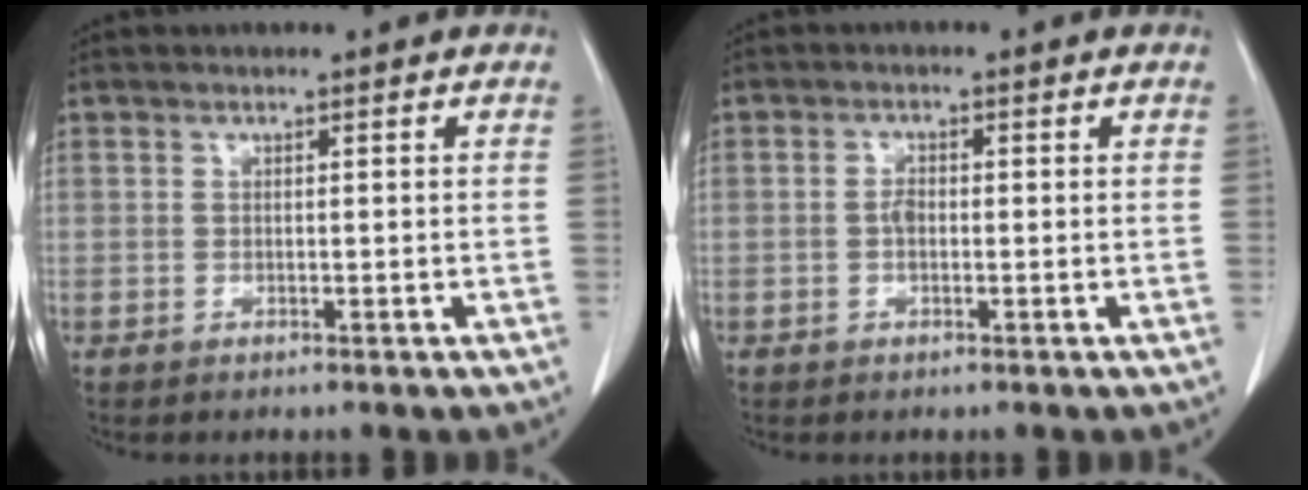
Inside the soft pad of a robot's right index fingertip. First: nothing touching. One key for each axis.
{"total": 1.8, "fx": -0.2, "fy": 1.0, "fz": 1.5, "tx": -0.028, "ty": 0.003, "tz": -0.005}